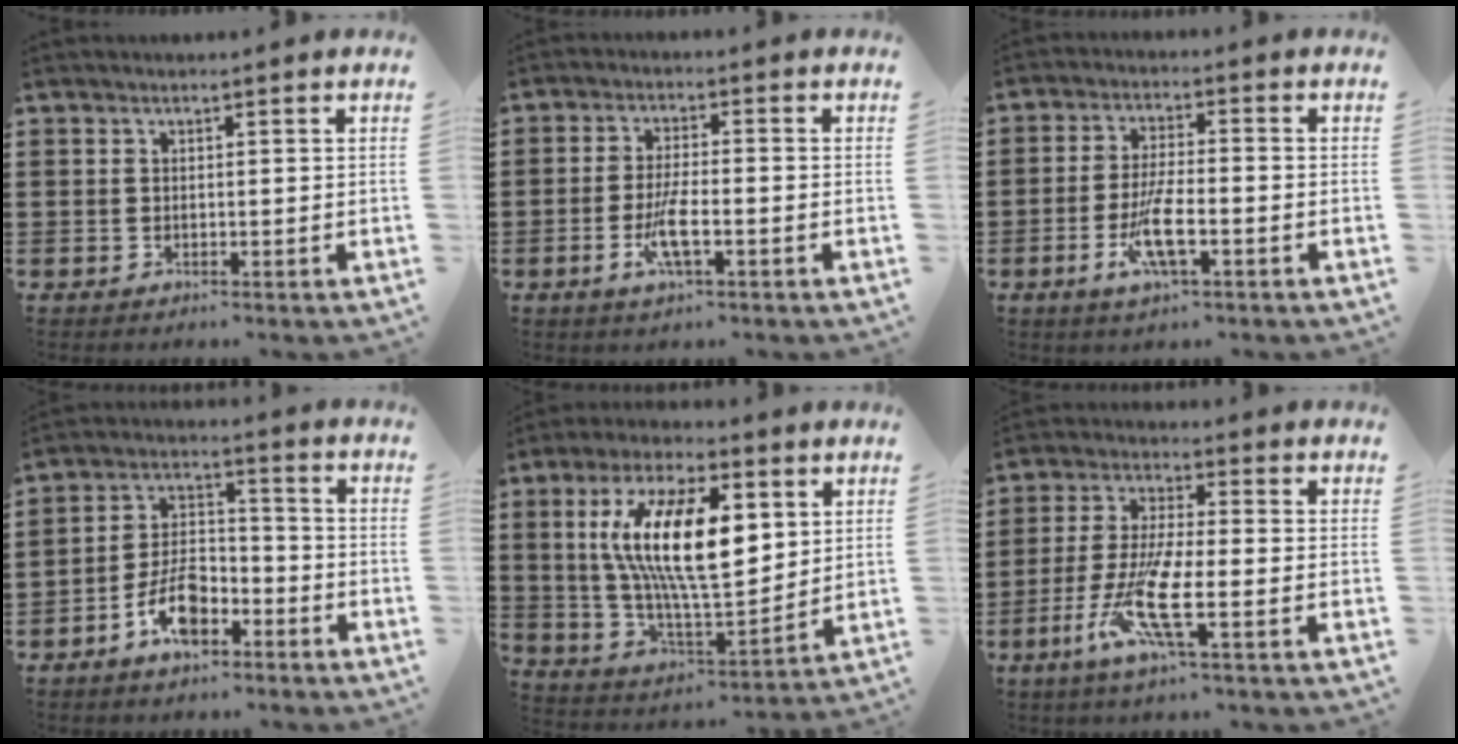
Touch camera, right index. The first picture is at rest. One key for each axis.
{"total": 5.3, "fx": -2.0, "fy": 1.1, "fz": 4.8, "tx": -0.100, "ty": -0.010, "tz": -0.038}
{"total": 7.2, "fx": -2.8, "fy": 1.6, "fz": 6.4, "tx": -0.143, "ty": -0.017, "tz": -0.056}
{"total": 8.1, "fx": -4.6, "fy": 4.1, "fz": 5.2, "tx": -0.110, "ty": 0.014, "tz": -0.085}
{"total": 16.6, "fx": 4.8, "fy": 6.3, "fz": 14.6, "tx": -0.286, "ty": 0.003, "tz": 0.084}
{"total": 10.4, "fx": -4.0, "fy": 2.3, "fz": 9.4, "tx": -0.214, "ty": -0.018, "tz": -0.080}